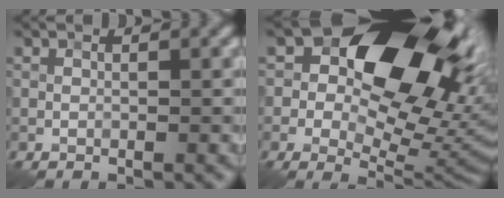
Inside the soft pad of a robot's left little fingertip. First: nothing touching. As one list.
[{"total": 14.9, "force": [3.9, 9.4, 10.9], "torque": [-0.137, 0.004, 0.066]}]